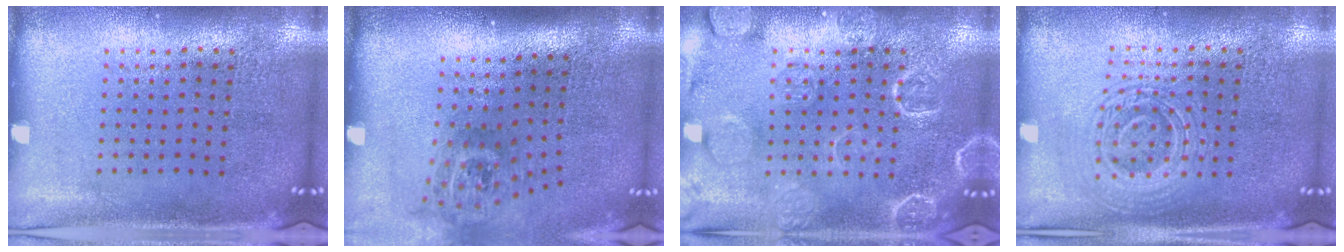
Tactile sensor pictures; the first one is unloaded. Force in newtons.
{"total": 1.9, "press": 1.3, "slide": 1.4}
{"total": 4.5, "press": 4.4, "slide": 0.7}
{"total": 3.0, "press": 2.9, "slide": 0.5}